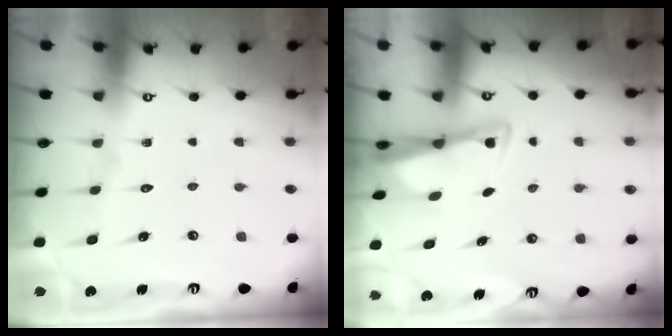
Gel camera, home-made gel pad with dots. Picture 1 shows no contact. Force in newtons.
{"total": 2.7, "press": 2.7, "slide": 0.5}